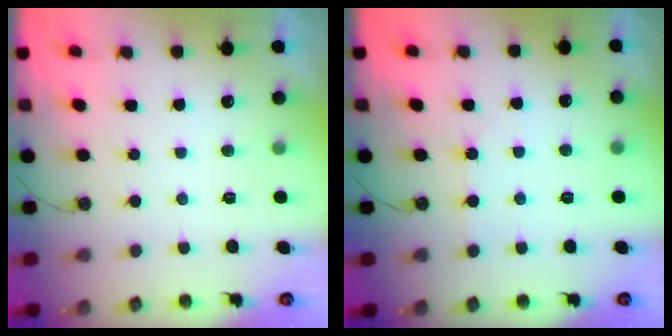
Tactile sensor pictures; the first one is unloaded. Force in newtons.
{"total": 1.5, "press": 1.4, "slide": 0.3}